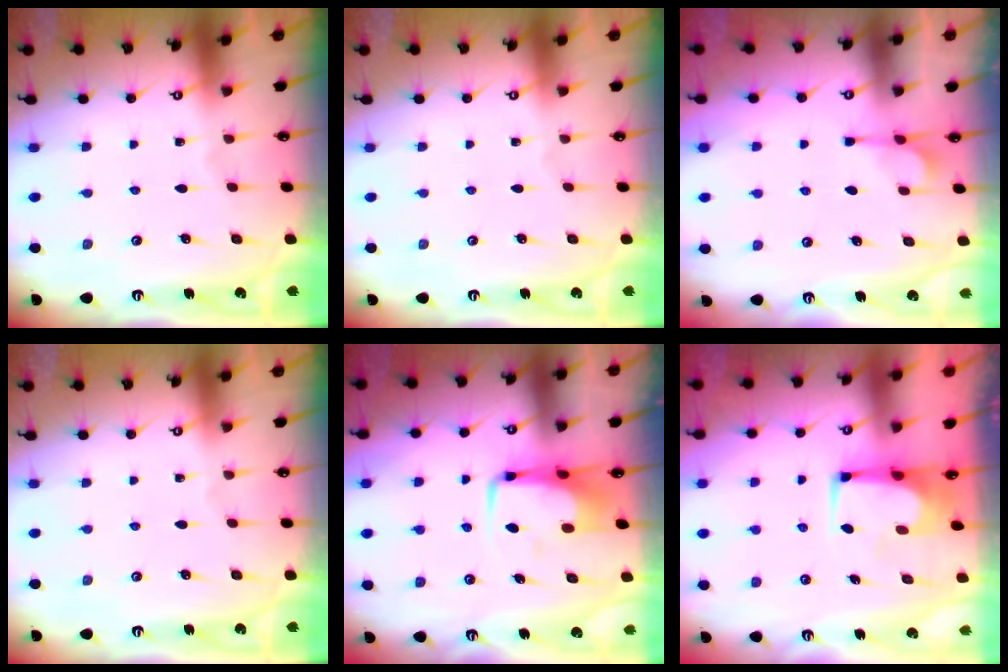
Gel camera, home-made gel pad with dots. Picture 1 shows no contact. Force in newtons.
{"total": 0.0}
{"total": 3.1, "press": 2.9, "slide": 1.0}
{"total": 0.0}
{"total": 6.5, "press": 6.4, "slide": 1.3}
{"total": 0.8, "press": 0.7, "slide": 0.1}